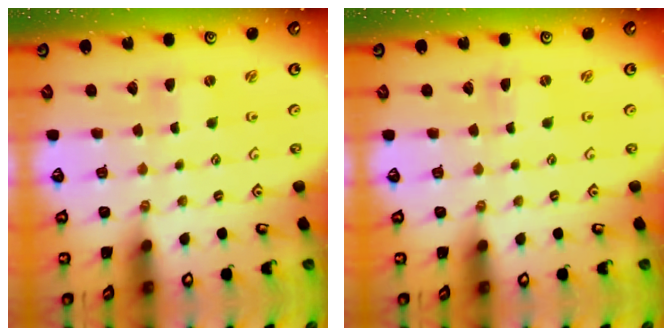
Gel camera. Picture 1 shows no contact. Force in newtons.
{"total": 0.0}